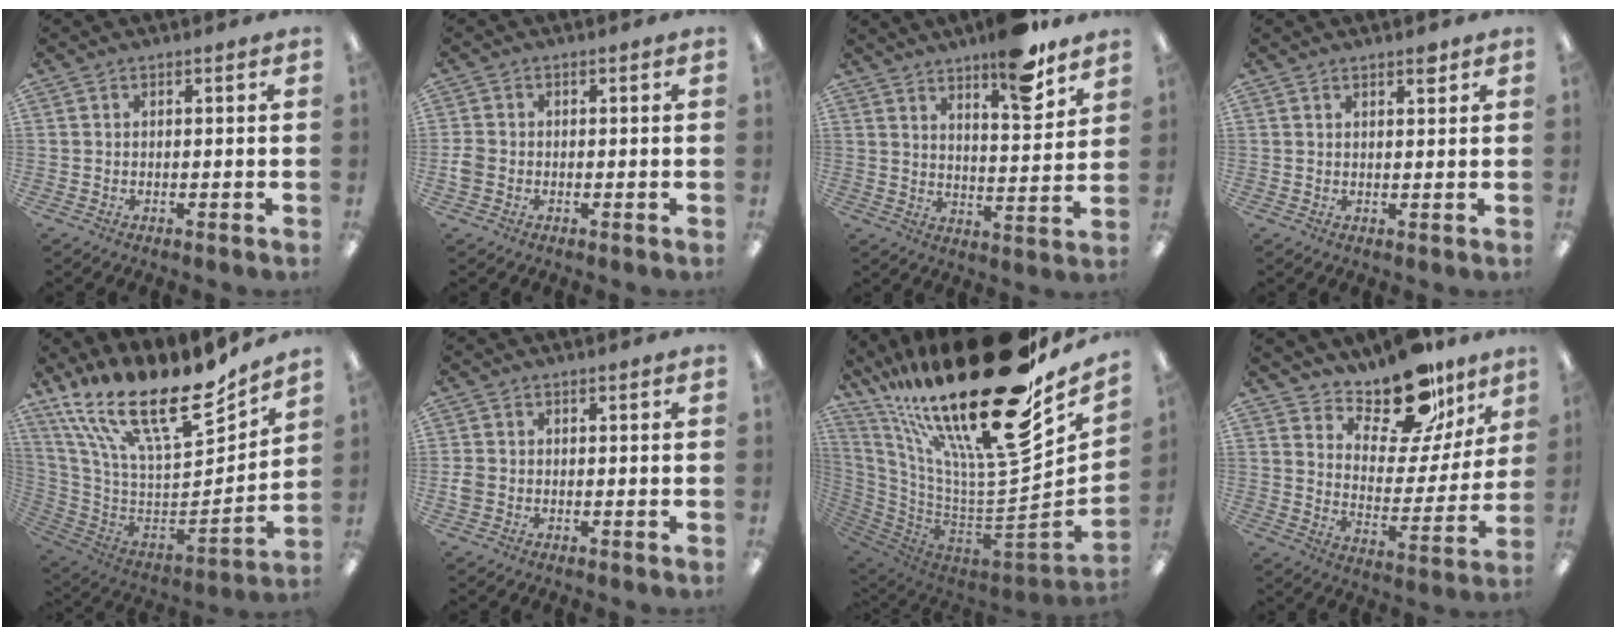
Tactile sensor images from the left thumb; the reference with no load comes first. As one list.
[{"total": 2.7, "force": [-0.6, 2.3, 1.2], "torque": [-0.018, 0.007, -0.011]}, {"total": 12.6, "force": [9.7, 3.3, 7.3], "torque": [-0.096, -0.062, 0.162]}, {"total": 2.2, "force": [1.9, 0.6, 0.9], "torque": [-0.004, -0.008, 0.031]}, {"total": 23.4, "force": [15.5, 8.5, 15.3], "torque": [-0.275, -0.116, 0.269]}, {"total": 2.2, "force": [-0.4, 1.9, 0.9], "torque": [-0.013, 0.005, -0.007]}, {"total": 33.9, "force": [21.0, 10.3, 24.5], "torque": [-0.357, -0.192, 0.366]}, {"total": 17.3, "force": [14.3, 7.1, 6.8], "torque": [-0.102, -0.109, 0.249]}]